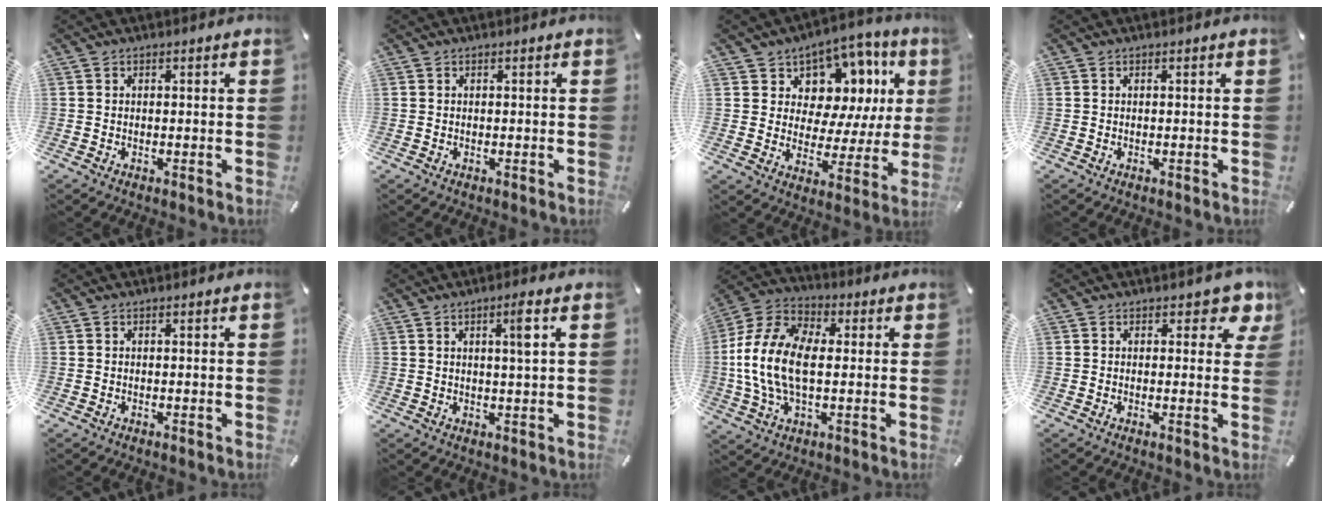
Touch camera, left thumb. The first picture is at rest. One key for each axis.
{"total": 0.0}
{"total": 10.0, "fx": 5.9, "fy": 7.4, "fz": 3.0, "tx": -0.039, "ty": -0.066, "tz": 0.103}
{"total": 0.0}
{"total": 0.0}
{"total": 4.2, "fx": 1.6, "fy": 0.2, "fz": 3.9, "tx": -0.071, "ty": -0.002, "tz": 0.022}
{"total": 14.9, "fx": -0.7, "fy": 9.2, "fz": 11.7, "tx": -0.270, "ty": 0.001, "tz": -0.015}
{"total": 4.7, "fx": 2.6, "fy": 2.7, "fz": 2.8, "tx": -0.024, "ty": -0.006, "tz": 0.038}